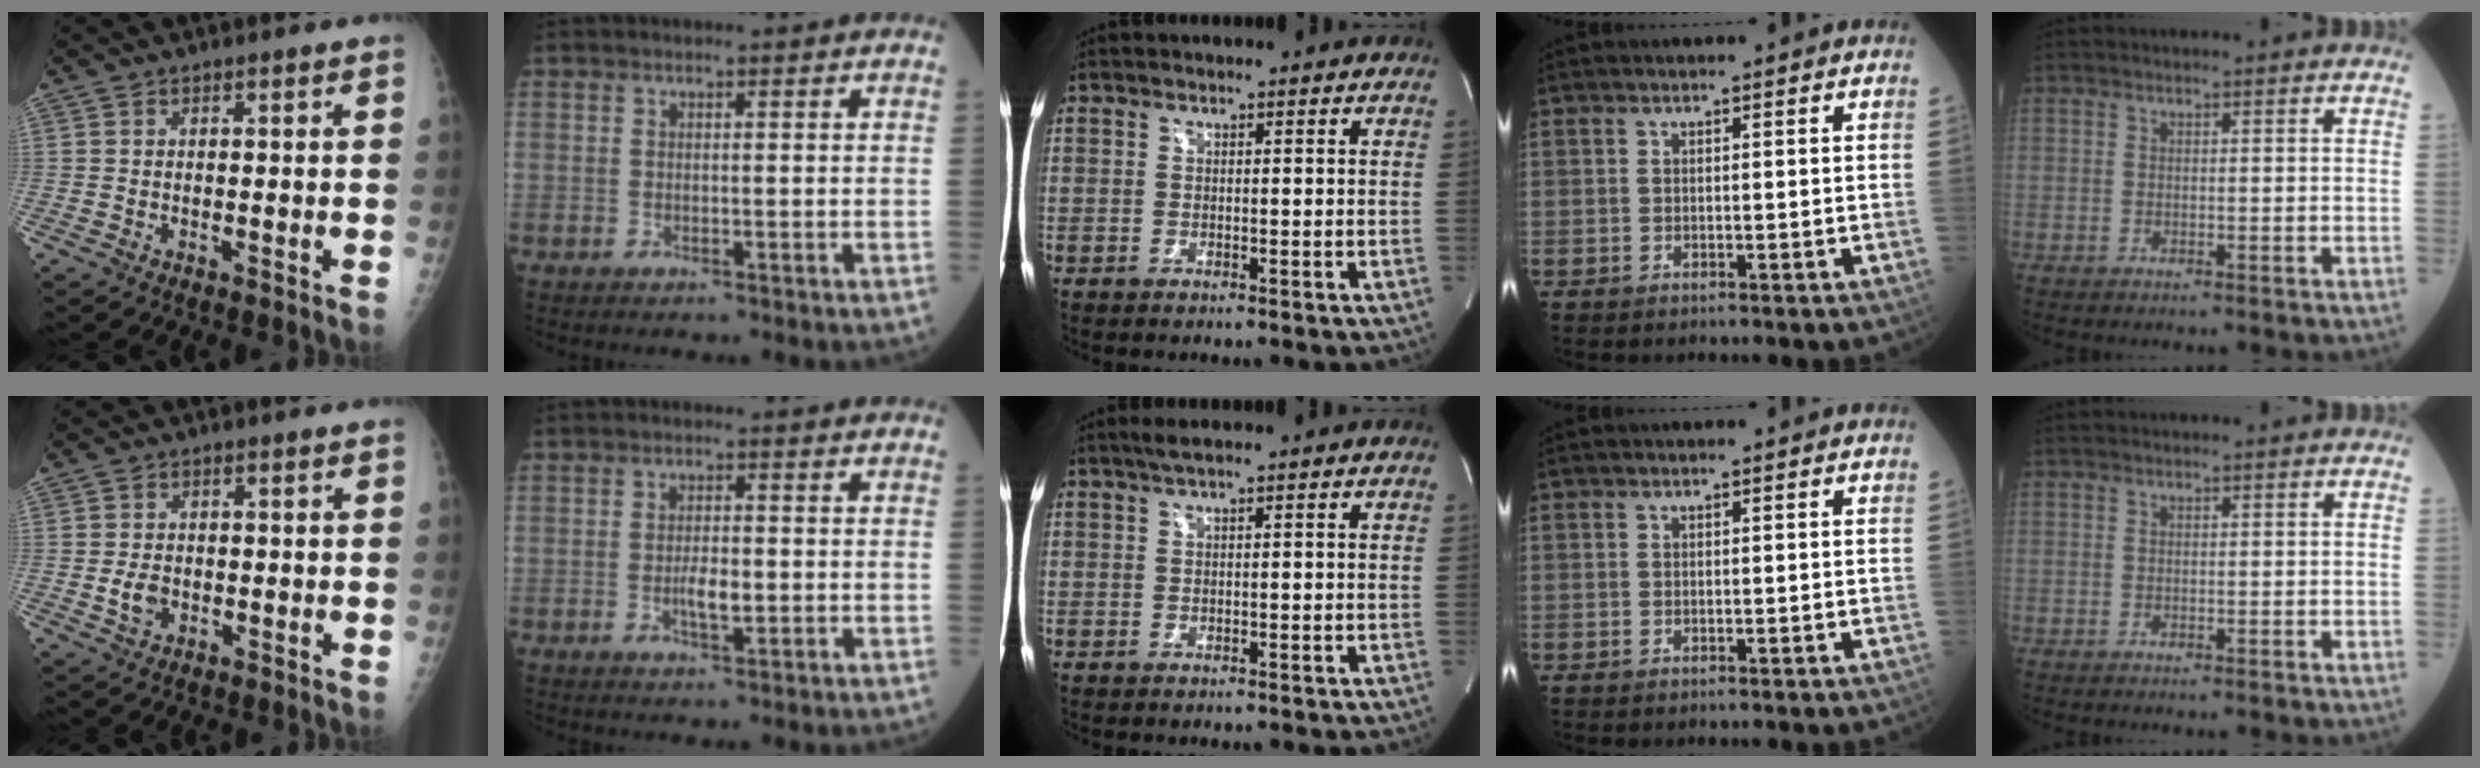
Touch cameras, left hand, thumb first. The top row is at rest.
{"thumb": {"total": 3.3, "force": [-0.8, 2.4, 2.1], "torque": [-0.033, 0.002, -0.012]}, "index": {"total": 3.1, "force": [-0.6, 1.0, 2.8], "torque": [-0.057, 0.000, -0.008]}, "middle": {"total": 1.9, "force": [1.3, -0.2, 1.4], "torque": [-0.032, 0.014, 0.025]}}